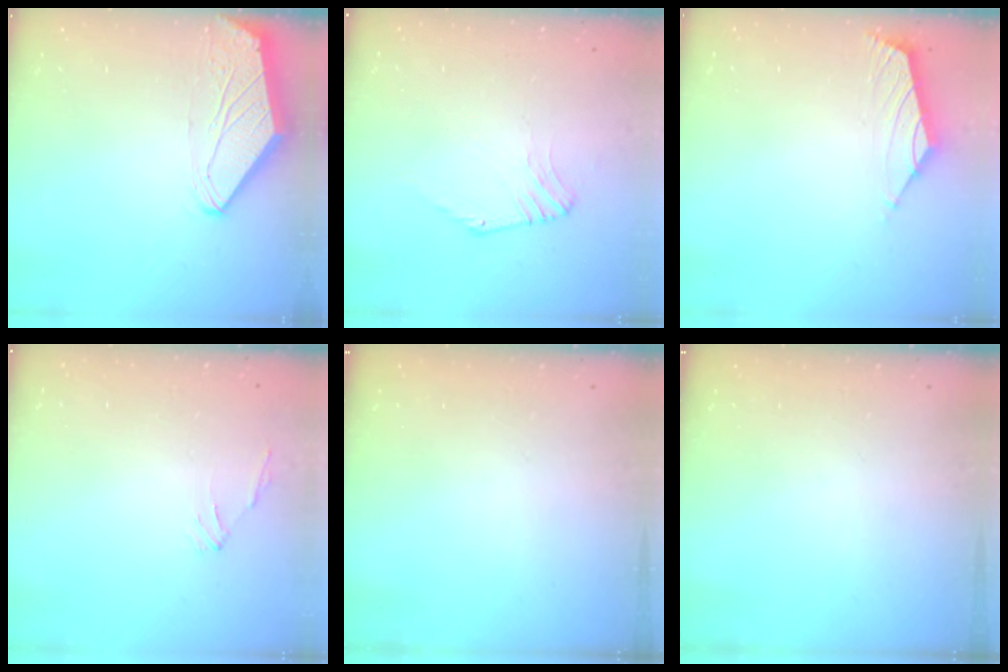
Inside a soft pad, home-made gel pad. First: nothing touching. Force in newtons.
{"total": 1.4, "press": 1.4, "slide": 0.4}
{"total": 1.8, "press": 1.6, "slide": 0.7}
{"total": 1.2, "press": 1.1, "slide": 0.6}
{"total": 0.0}
{"total": 0.0}